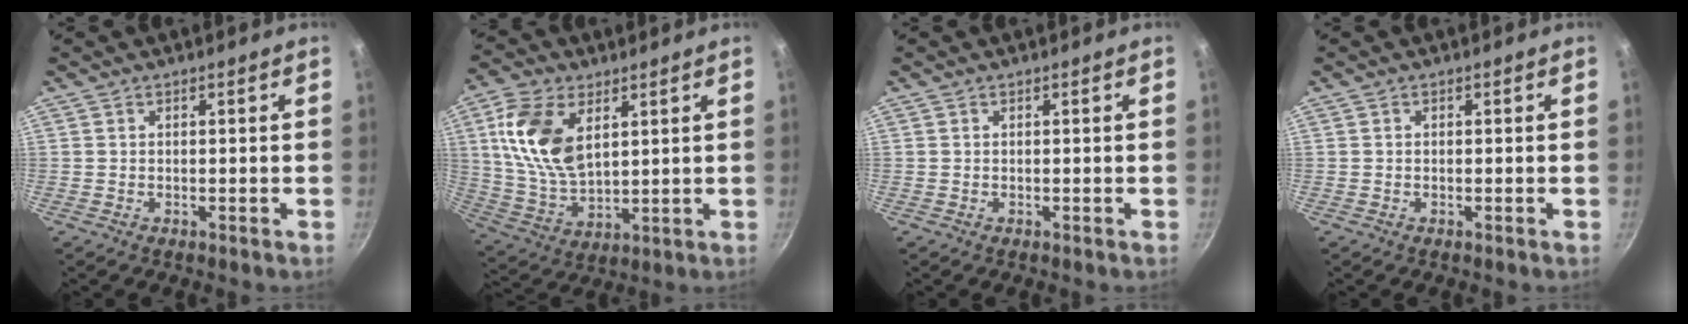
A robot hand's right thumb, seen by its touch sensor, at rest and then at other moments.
{"total": 14.6, "force": [4.8, 8.4, 10.9], "torque": [-0.198, -0.017, 0.104]}
{"total": 0.0}
{"total": 0.0}